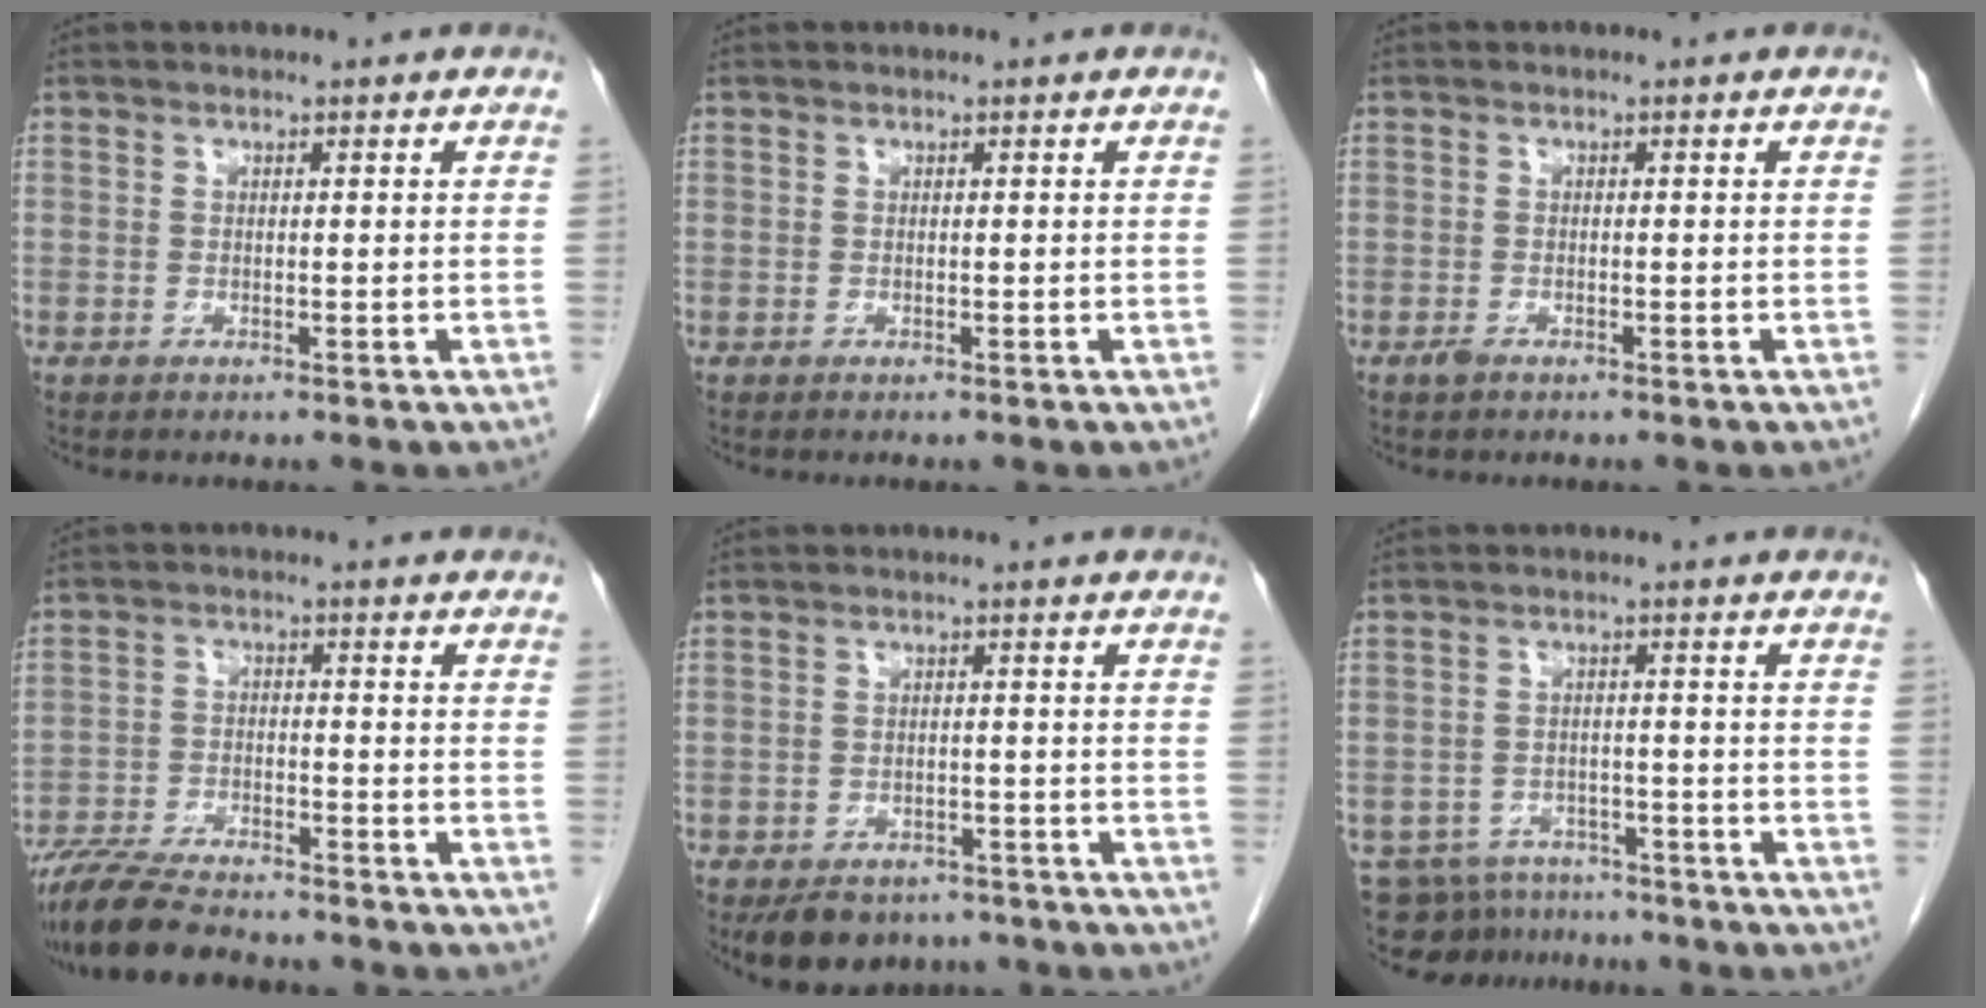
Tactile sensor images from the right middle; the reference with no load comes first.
{"total": 0.0}
{"total": 1.1, "force": [-0.8, 0.4, 0.6], "torque": [-0.016, -0.001, -0.012]}
{"total": 11.0, "force": [-9.7, 1.8, 4.8], "torque": [-0.092, -0.022, -0.162]}
{"total": 7.3, "force": [-5.8, 3.9, 2.1], "torque": [-0.026, -0.002, -0.080]}
{"total": 9.0, "force": [-7.9, 4.1, 1.2], "torque": [-0.021, -0.001, -0.109]}